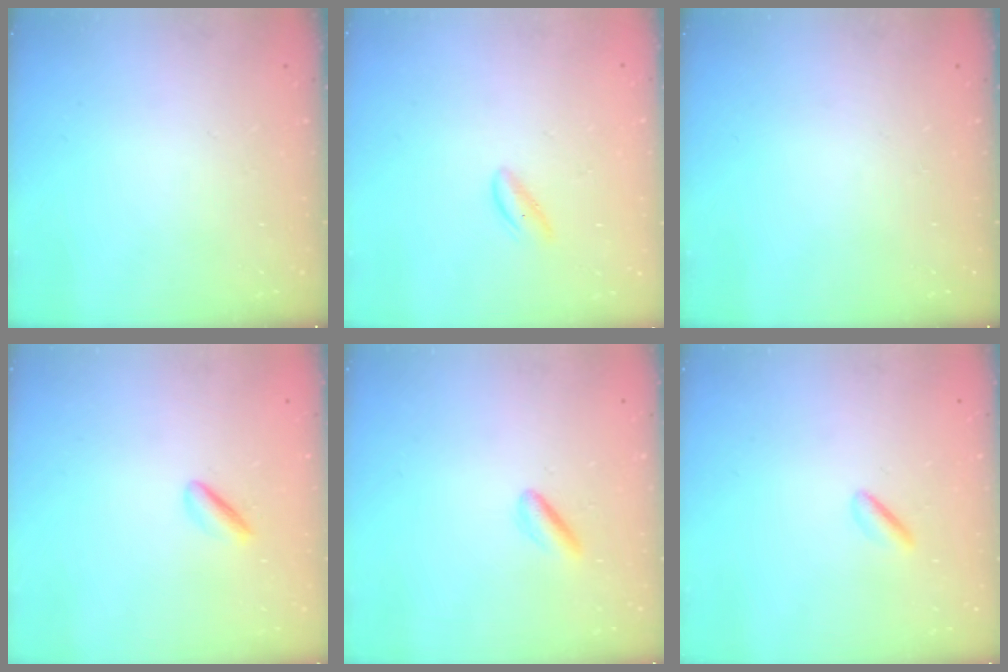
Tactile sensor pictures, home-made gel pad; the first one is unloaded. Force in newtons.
{"total": 0.9, "press": 0.8, "slide": 0.4}
{"total": 0.0}
{"total": 2.0, "press": 1.9, "slide": 0.6}
{"total": 2.9, "press": 2.7, "slide": 1.1}
{"total": 0.9, "press": 0.6, "slide": 0.7}